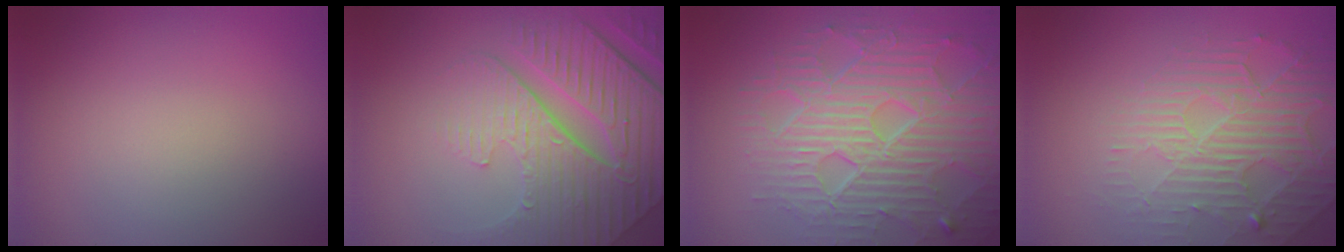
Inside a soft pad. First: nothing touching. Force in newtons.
{"total": 8.2, "press": 6.3, "slide": 5.2}
{"total": 9.3, "press": 6.6, "slide": 6.6}
{"total": 4.2, "press": 3.9, "slide": 1.6}